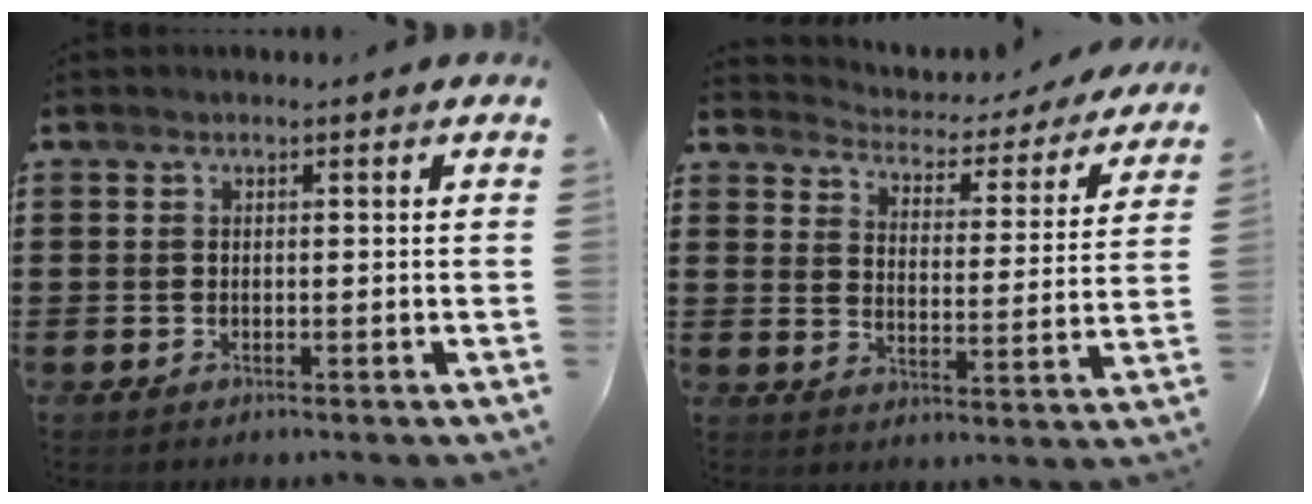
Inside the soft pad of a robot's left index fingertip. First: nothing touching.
{"total": 3.0, "force": [3.0, 0.5, -0.1], "torque": [-0.023, -0.031, 0.042]}